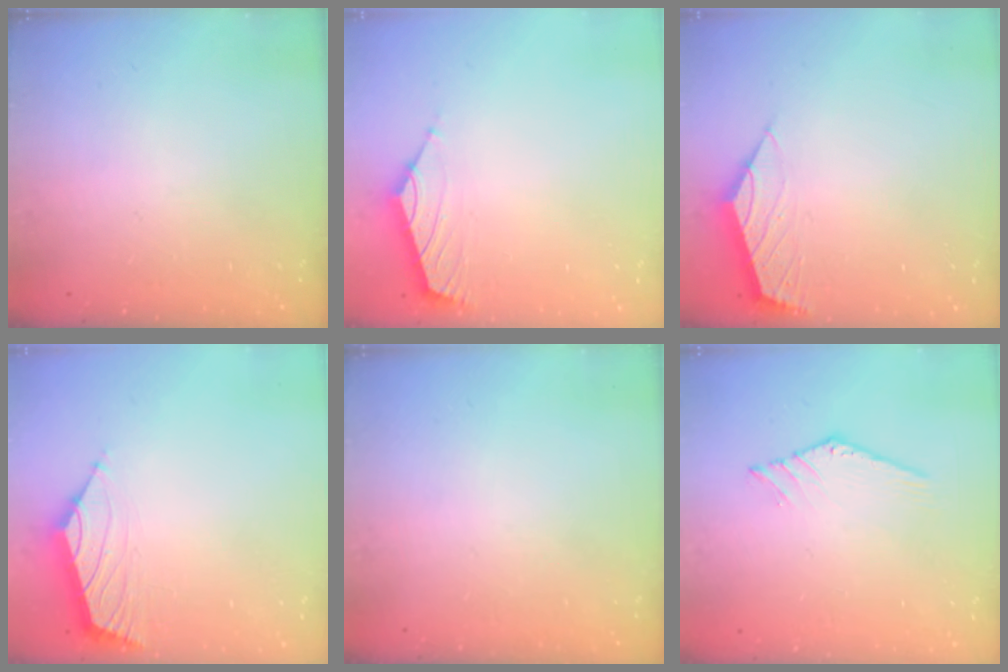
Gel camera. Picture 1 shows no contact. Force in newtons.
{"total": 1.7, "press": 1.6, "slide": 0.7}
{"total": 2.1, "press": 2.0, "slide": 0.7}
{"total": 2.5, "press": 2.4, "slide": 0.6}
{"total": 0.0}
{"total": 0.0}